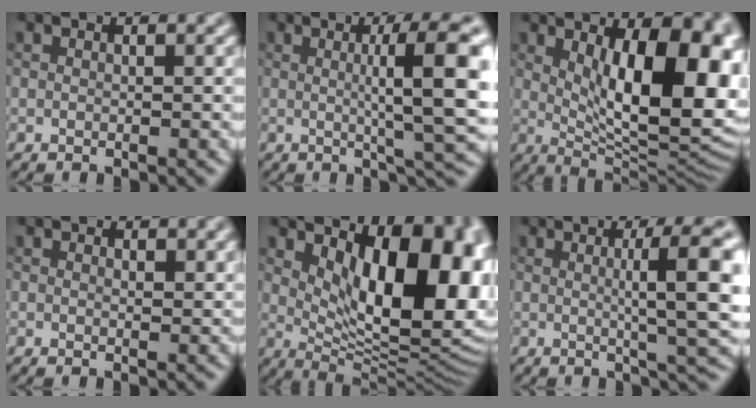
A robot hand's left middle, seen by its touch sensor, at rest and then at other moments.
{"total": 8.3, "force": [0.8, 1.3, 8.2], "torque": [-0.108, 0.007, 0.013]}
{"total": 14.3, "force": [2.4, 6.0, 12.8], "torque": [-0.147, -0.005, 0.040]}
{"total": 0.8, "force": [0.6, 0.4, 0.4], "torque": [-0.004, -0.004, 0.009]}
{"total": 14.0, "force": [3.5, 6.6, 11.8], "torque": [-0.126, -0.006, 0.059]}
{"total": 7.5, "force": [0.7, 1.2, 7.4], "torque": [-0.099, 0.007, 0.012]}